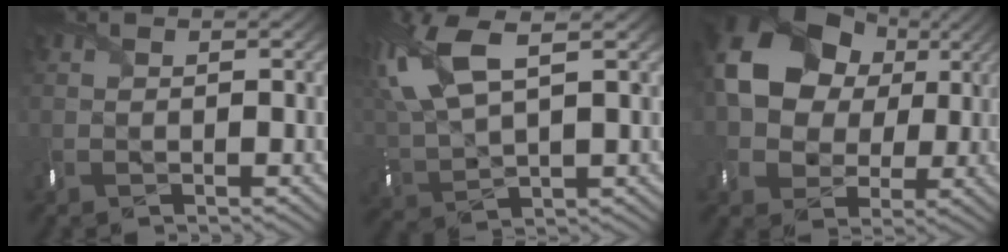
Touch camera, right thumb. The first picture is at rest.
{"total": 11.3, "force": [5.2, 4.4, 9.1], "torque": [-0.242, 0.017, 0.101]}
{"total": 14.5, "force": [3.2, 11.3, 8.6], "torque": [-0.180, 0.014, 0.051]}